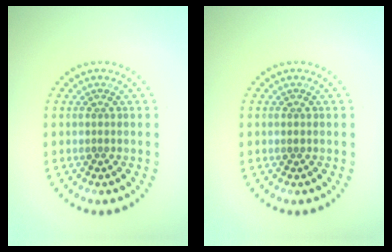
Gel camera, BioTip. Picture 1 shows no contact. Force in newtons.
{"total": 0.5, "press": 0.5, "slide": 0.1}